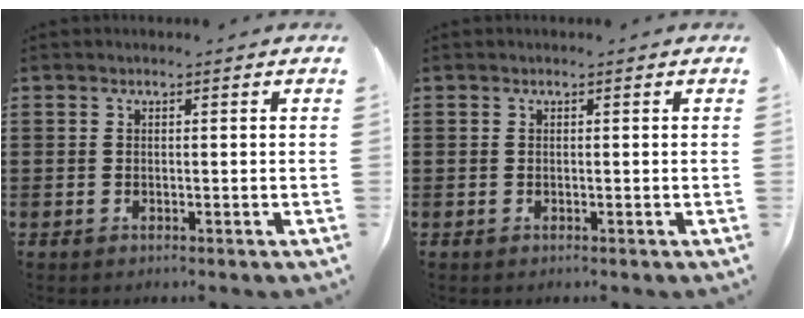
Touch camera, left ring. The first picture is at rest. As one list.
[{"total": 0.0}]